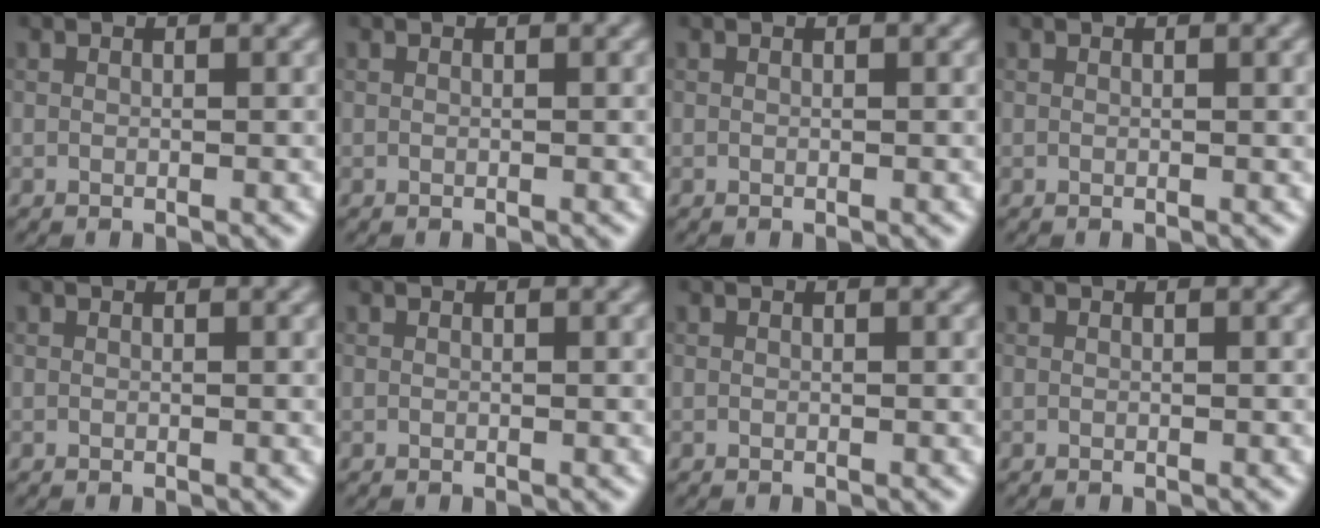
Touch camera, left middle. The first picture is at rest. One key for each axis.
{"total": 0.0}
{"total": 0.0}
{"total": 0.7, "fx": 0.1, "fy": 0.1, "fz": 0.6, "tx": -0.006, "ty": 0.003, "tz": 0.000}
{"total": 0.0}
{"total": 0.0}
{"total": 0.0}
{"total": 0.0}